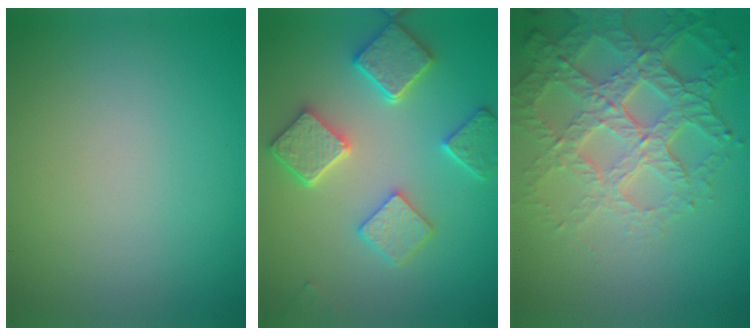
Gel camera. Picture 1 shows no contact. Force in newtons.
{"total": 5.1, "press": 4.6, "slide": 2.0}
{"total": 7.3, "press": 5.1, "slide": 5.1}